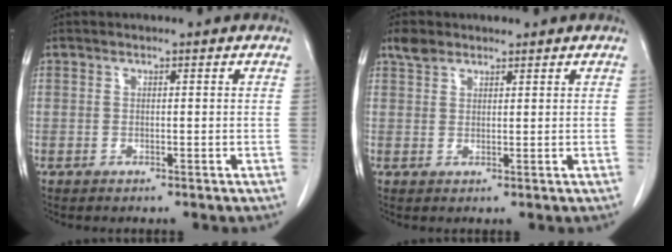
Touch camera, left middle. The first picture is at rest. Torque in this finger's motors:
{"motor_torque": [0.30, -0.26, -0.03, 0.01]}